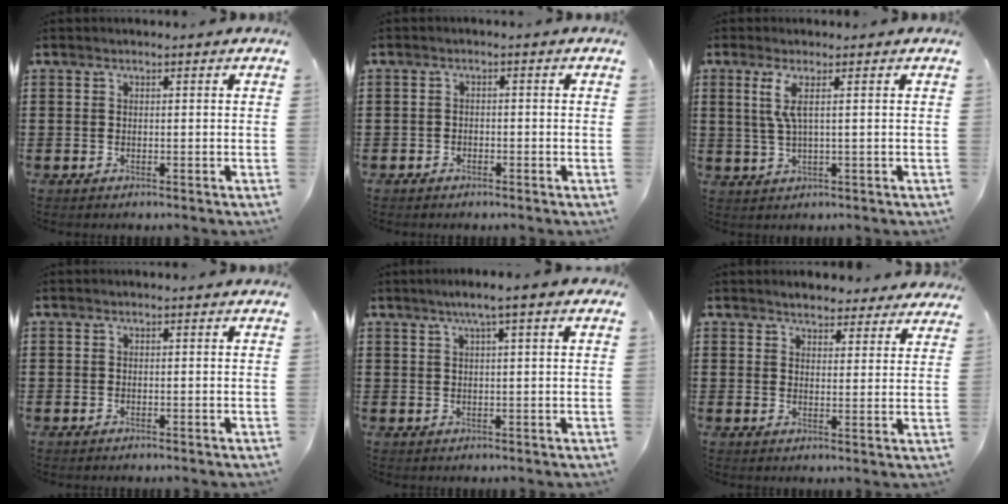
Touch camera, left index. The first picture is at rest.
{"total": 1.2, "force": [-1.1, 0.5, 0.0], "torque": [-0.005, 0.003, -0.025]}
{"total": 3.8, "force": [1.0, -0.2, 3.6], "torque": [-0.081, -0.012, 0.014]}
{"total": 0.0}
{"total": 3.0, "force": [1.5, -0.3, 2.6], "torque": [-0.053, -0.001, 0.025]}
{"total": 3.4, "force": [3.4, 0.7, 0.2], "torque": [-0.017, -0.008, 0.064]}